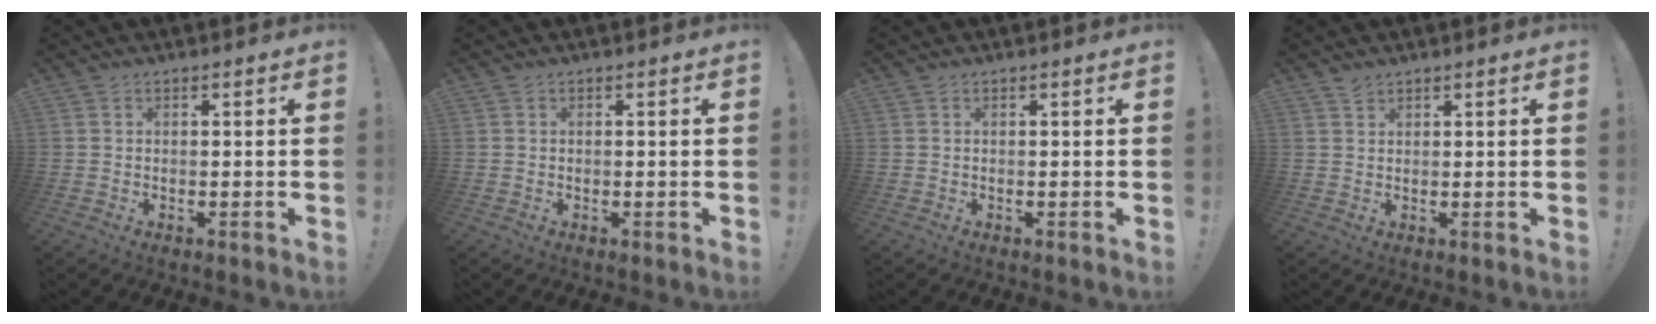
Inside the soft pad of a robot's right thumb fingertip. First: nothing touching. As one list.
[{"total": 0.0}, {"total": 0.0}, {"total": 1.7, "force": [1.5, 0.6, 0.5], "torque": [-0.002, -0.007, 0.028]}]